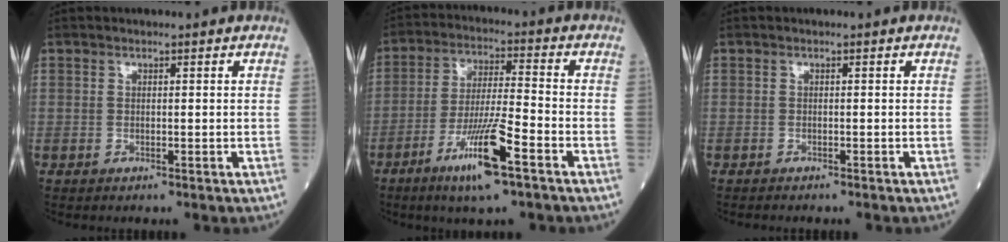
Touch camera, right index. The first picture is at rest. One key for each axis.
{"total": 11.0, "fx": -5.8, "fy": 0.4, "fz": 9.4, "tx": -0.177, "ty": -0.017, "tz": -0.106}
{"total": 1.8, "fx": -1.7, "fy": 0.1, "fz": 0.8, "tx": -0.011, "ty": -0.002, "tz": -0.021}